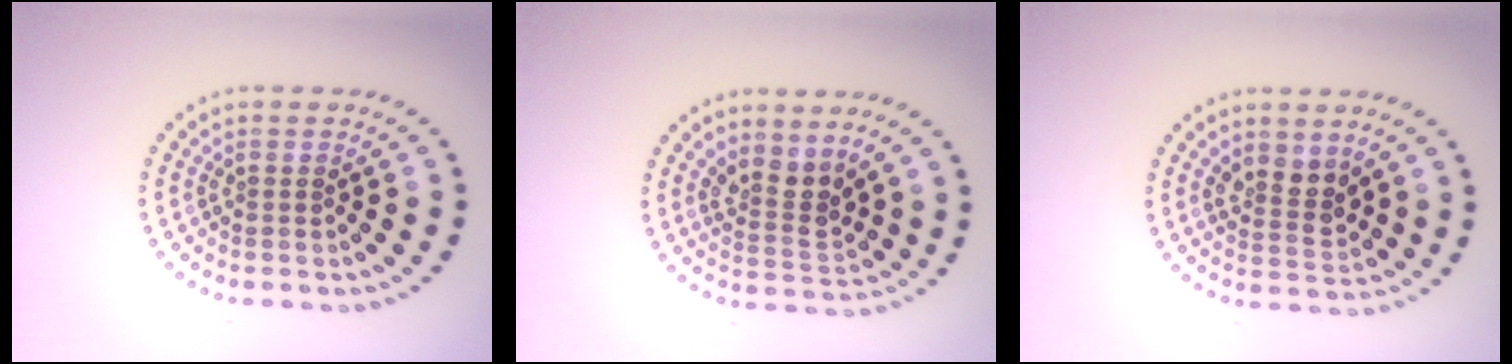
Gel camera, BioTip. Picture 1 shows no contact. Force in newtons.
{"total": 2.7, "press": 2.2, "slide": 1.6}
{"total": 2.6, "press": 2.4, "slide": 1.1}